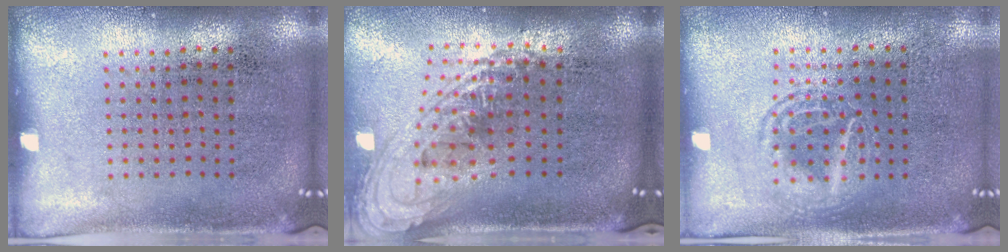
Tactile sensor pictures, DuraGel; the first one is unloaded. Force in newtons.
{"total": 2.2, "press": 1.6, "slide": 1.5}
{"total": 1.2, "press": 1.2, "slide": 0.1}